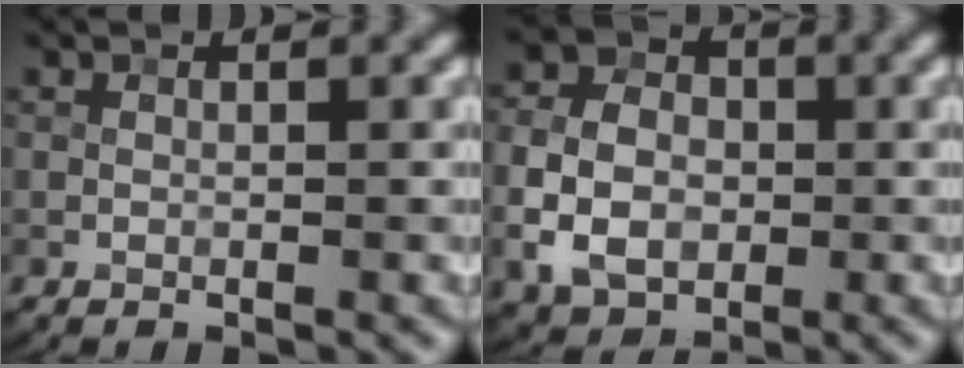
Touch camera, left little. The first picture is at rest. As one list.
[{"total": 5.9, "force": [-1.3, 4.6, 3.6], "torque": [-0.069, 0.003, -0.031]}]